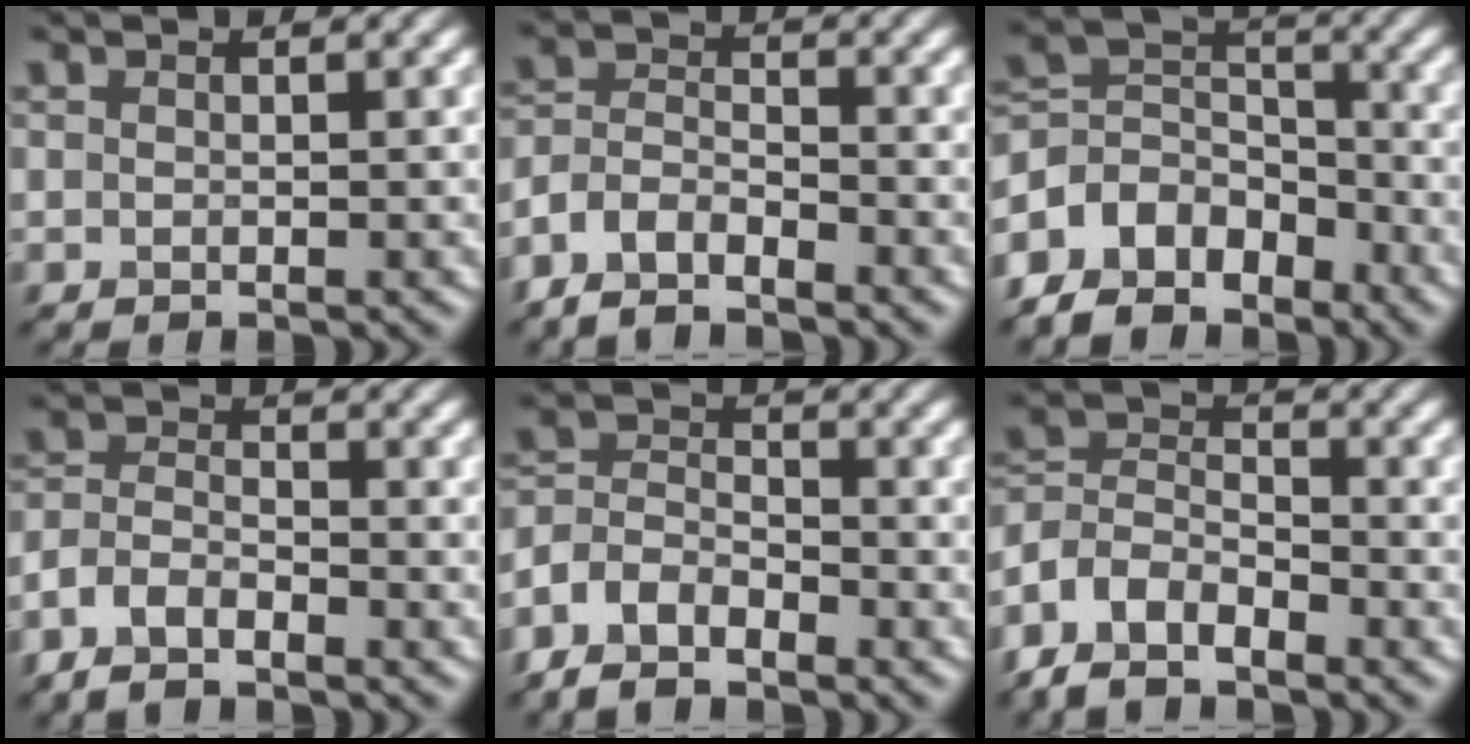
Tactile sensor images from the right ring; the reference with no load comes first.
{"total": 4.2, "force": [-3.4, 1.5, 2.0], "torque": [-0.034, 0.001, -0.076]}
{"total": 6.3, "force": [-4.1, 4.1, 2.3], "torque": [-0.032, 0.006, -0.087]}
{"total": 3.5, "force": [-2.5, 1.4, 2.0], "torque": [-0.038, 0.001, -0.061]}
{"total": 4.7, "force": [-3.4, 2.4, 2.2], "torque": [-0.043, 0.003, -0.077]}
{"total": 5.6, "force": [-4.0, 2.8, 2.6], "torque": [-0.051, 0.003, -0.089]}